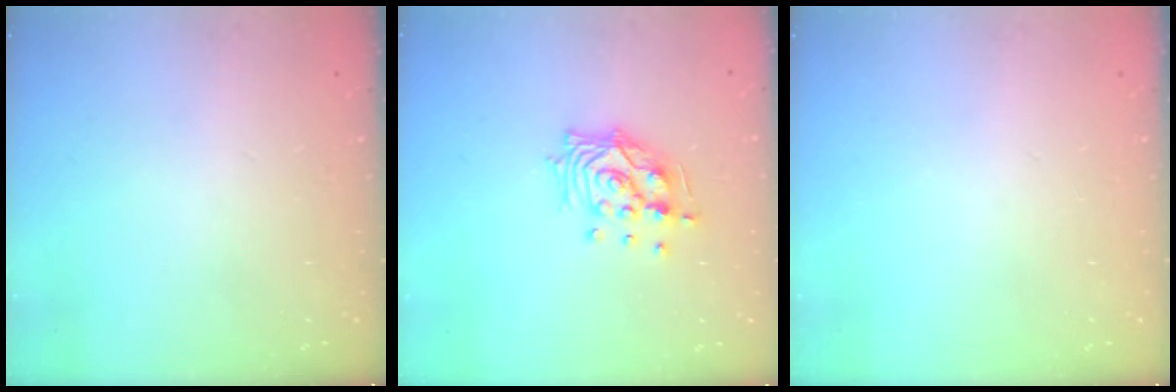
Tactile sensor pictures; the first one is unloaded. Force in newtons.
{"total": 12.8, "press": 12.7, "slide": 1.6}
{"total": 0.0}